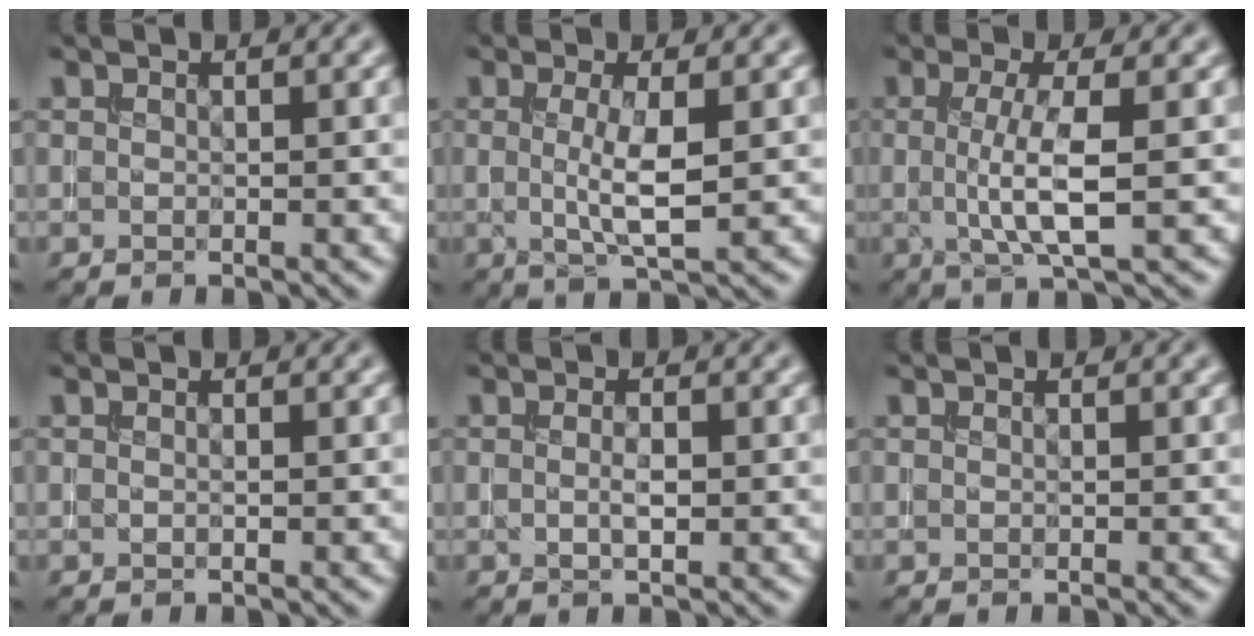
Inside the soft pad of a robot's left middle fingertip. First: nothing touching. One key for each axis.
{"total": 3.6, "fx": 0.0, "fy": 0.7, "fz": 3.5, "tx": -0.068, "ty": -0.004, "tz": 0.003}
{"total": 4.8, "fx": -0.2, "fy": 1.1, "fz": 4.6, "tx": -0.088, "ty": -0.002, "tz": -0.003}
{"total": 0.0}
{"total": 1.2, "fx": -0.1, "fy": 0.3, "fz": 1.1, "tx": -0.022, "ty": 0.003, "tz": -0.002}
{"total": 0.0}